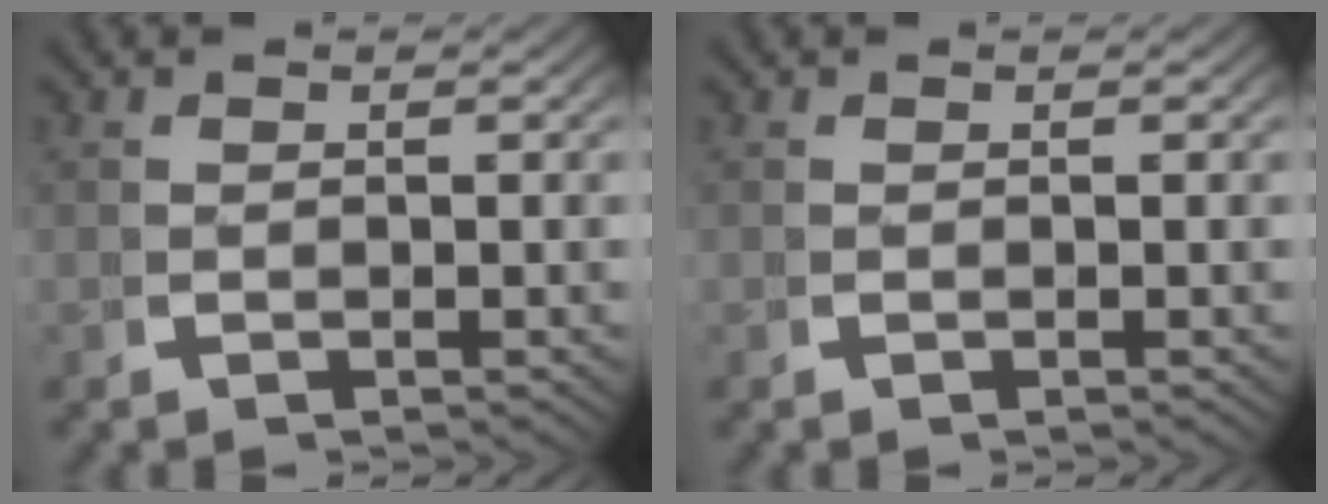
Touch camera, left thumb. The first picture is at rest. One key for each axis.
{"total": 0.0}